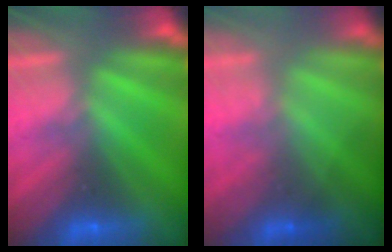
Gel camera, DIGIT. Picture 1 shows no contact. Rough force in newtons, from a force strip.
{"total": 1.2}